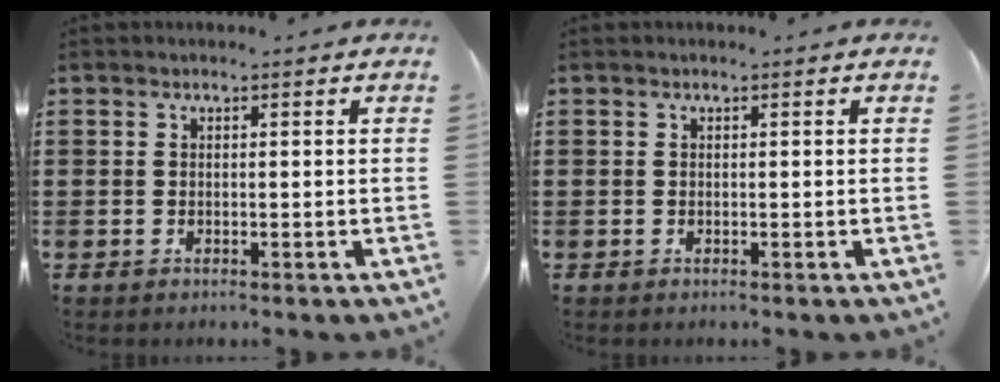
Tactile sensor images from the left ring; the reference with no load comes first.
{"total": 0.0}